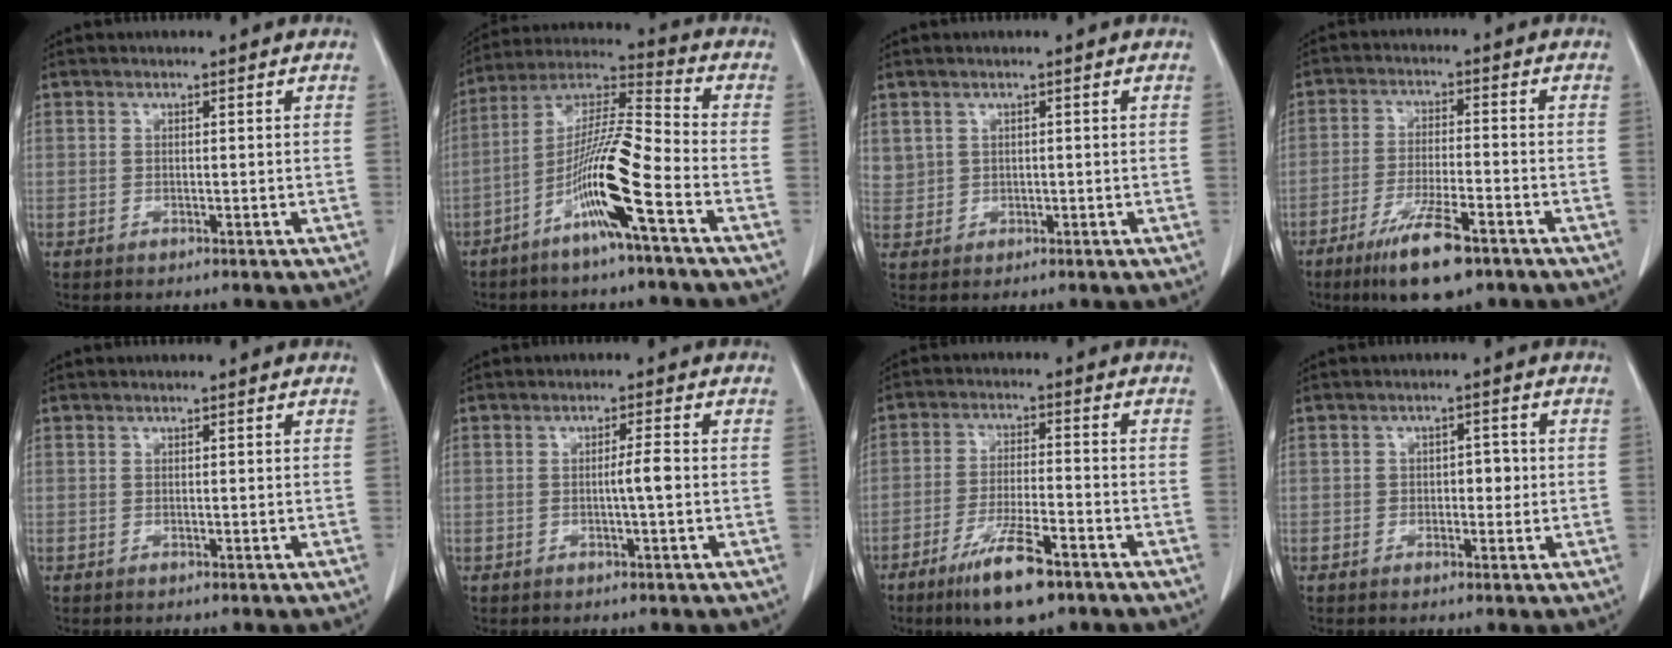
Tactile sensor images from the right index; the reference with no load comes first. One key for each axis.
{"total": 12.9, "fx": -5.7, "fy": -0.4, "fz": 11.5, "tx": -0.224, "ty": 0.000, "tz": -0.115}
{"total": 2.6, "fx": 1.3, "fy": 2.1, "fz": 0.4, "tx": -0.001, "ty": 0.006, "tz": 0.032}
{"total": 9.9, "fx": -6.2, "fy": 1.8, "fz": 7.5, "tx": -0.137, "ty": -0.019, "tz": -0.104}
{"total": 0.0}
{"total": 2.6, "fx": -0.3, "fy": -0.2, "fz": 2.6, "tx": -0.043, "ty": 0.000, "tz": -0.006}
{"total": 9.7, "fx": -6.1, "fy": 1.6, "fz": 7.3, "tx": -0.136, "ty": -0.017, "tz": -0.104}
{"total": 2.9, "fx": -0.1, "fy": 1.8, "fz": 2.3, "tx": -0.027, "ty": 0.009, "tz": -0.001}